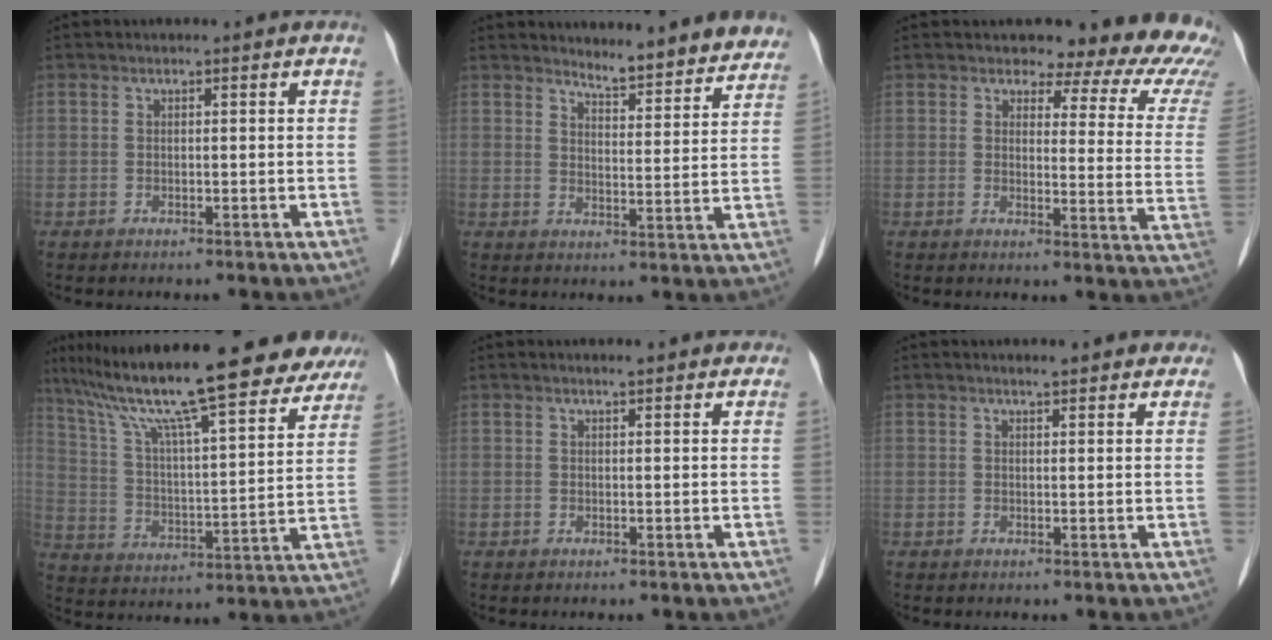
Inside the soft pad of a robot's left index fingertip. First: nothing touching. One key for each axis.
{"total": 11.0, "fx": 10.6, "fy": 1.8, "fz": 2.1, "tx": -0.011, "ty": -0.018, "tz": 0.118}
{"total": 16.1, "fx": 14.7, "fy": 4.6, "fz": 4.9, "tx": -0.023, "ty": -0.082, "tz": 0.129}
{"total": 29.3, "fx": 24.6, "fy": 4.3, "fz": 15.3, "tx": -0.253, "ty": -0.007, "tz": 0.345}
{"total": 3.2, "fx": 2.8, "fy": 0.8, "fz": 1.4, "tx": -0.015, "ty": 0.018, "tz": 0.030}
{"total": 4.9, "fx": 4.3, "fy": 1.2, "fz": 1.9, "tx": -0.018, "ty": 0.015, "tz": 0.045}